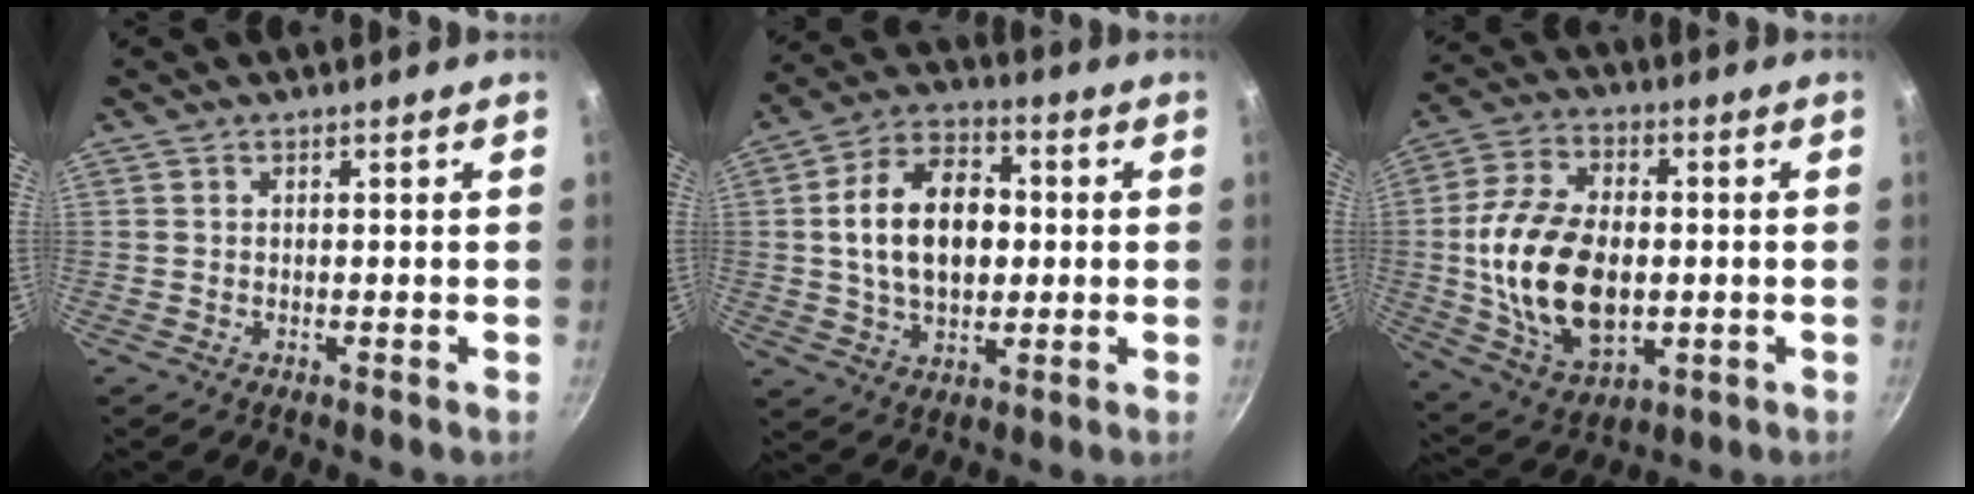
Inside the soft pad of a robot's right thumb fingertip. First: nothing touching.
{"total": 15.8, "force": [1.0, 10.4, 11.8], "torque": [-0.168, 0.020, 0.010]}
{"total": 19.7, "force": [-1.1, 12.4, 15.2], "torque": [-0.272, 0.009, -0.011]}